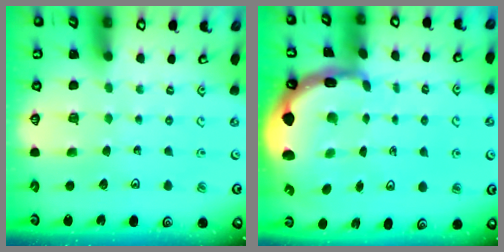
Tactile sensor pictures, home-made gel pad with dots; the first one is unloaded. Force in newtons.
{"total": 3.6, "press": 3.4, "slide": 1.0}